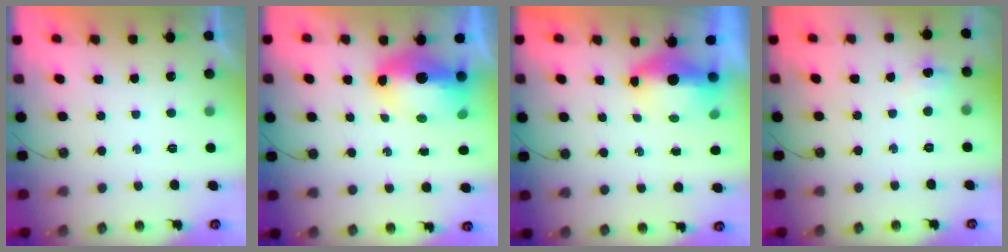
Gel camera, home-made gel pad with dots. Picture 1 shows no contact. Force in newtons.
{"total": 10.1, "press": 10.1, "slide": 0.9}
{"total": 6.4, "press": 6.3, "slide": 1.3}
{"total": 5.7, "press": 4.1, "slide": 4.0}